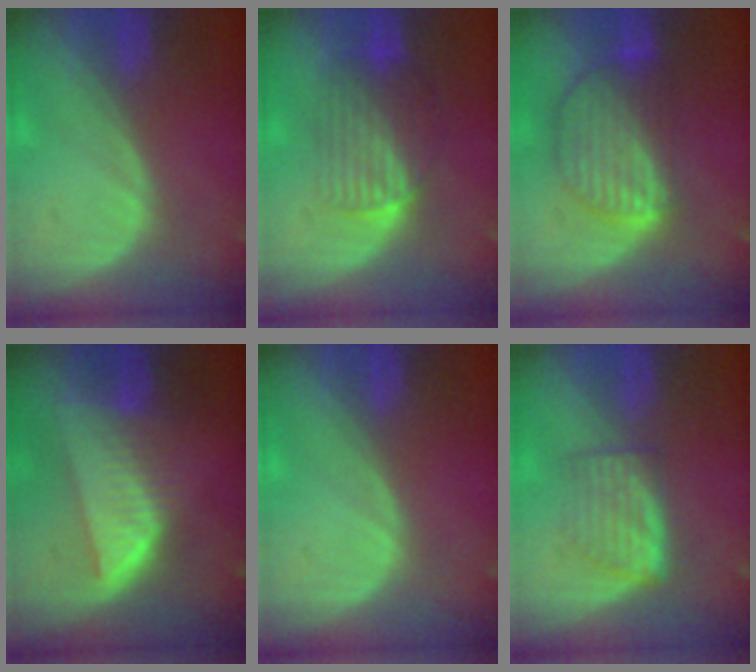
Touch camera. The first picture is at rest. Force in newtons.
{"total": 6.5, "press": 6.4, "slide": 1.0}
{"total": 9.1, "press": 7.8, "slide": 4.8}
{"total": 8.2, "press": 7.3, "slide": 3.9}
{"total": 0.0}
{"total": 5.0, "press": 4.9, "slide": 1.2}